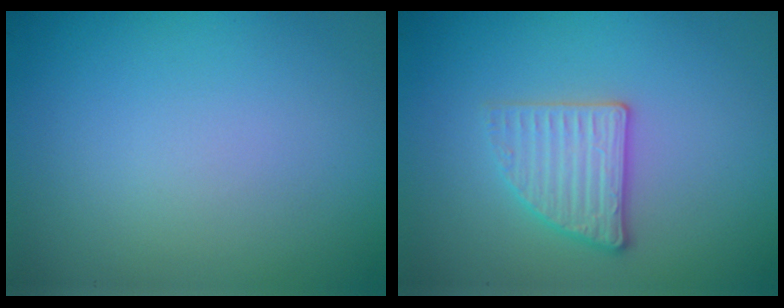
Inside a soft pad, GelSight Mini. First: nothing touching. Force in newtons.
{"total": 2.7, "press": 2.6, "slide": 0.8}